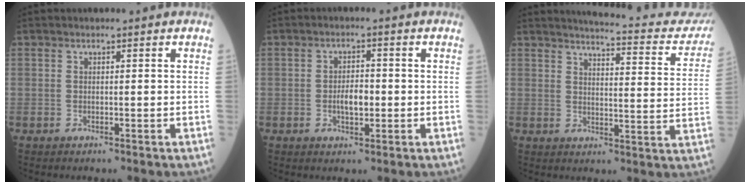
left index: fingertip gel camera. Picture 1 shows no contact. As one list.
[{"total": 3.6, "force": [-0.6, 1.5, 3.2], "torque": [-0.059, 0.002, -0.010]}, {"total": 16.8, "force": [15.8, 2.1, 5.4], "torque": [-0.050, -0.055, 0.164]}]